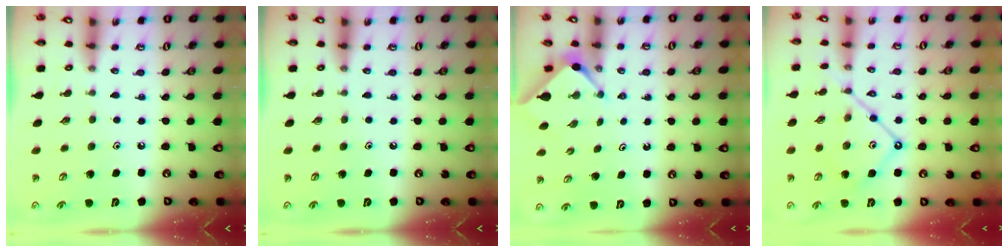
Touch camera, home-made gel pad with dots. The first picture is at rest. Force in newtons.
{"total": 0.0}
{"total": 3.0, "press": 2.9, "slide": 0.3}
{"total": 12.2, "press": 12.2, "slide": 1.1}